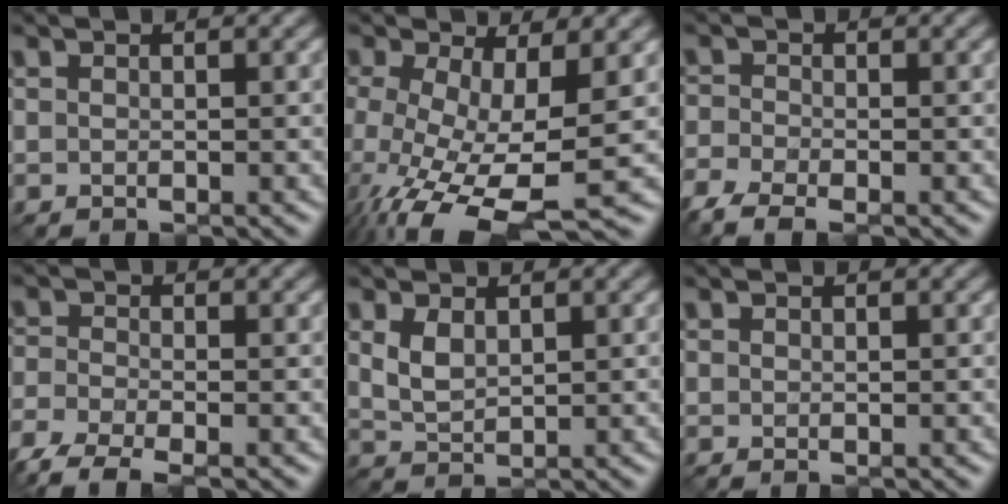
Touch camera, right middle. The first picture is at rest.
{"total": 10.2, "force": [-2.9, 4.0, 8.9], "torque": [-0.180, -0.030, -0.044]}
{"total": 4.6, "force": [-3.2, 1.9, 2.6], "torque": [-0.057, -0.009, -0.076]}
{"total": 4.8, "force": [-3.6, 1.5, 2.8], "torque": [-0.063, -0.012, -0.086]}
{"total": 2.1, "force": [1.1, 1.2, 1.4], "torque": [-0.039, 0.002, 0.027]}
{"total": 0.0}